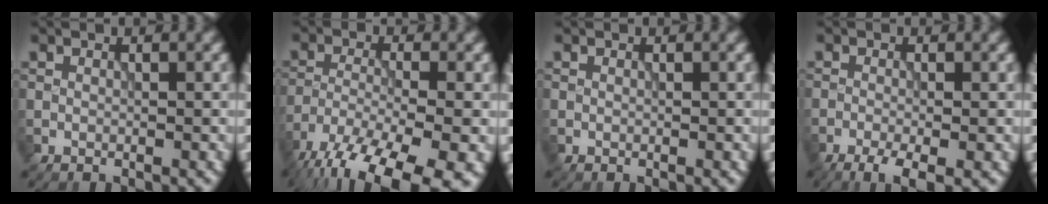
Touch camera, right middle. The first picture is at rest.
{"total": 14.1, "force": [-10.6, 4.2, 8.3], "torque": [-0.166, -0.051, -0.153]}
{"total": 0.0}
{"total": 3.5, "force": [-2.1, 0.8, 2.7], "torque": [-0.048, -0.006, -0.041]}